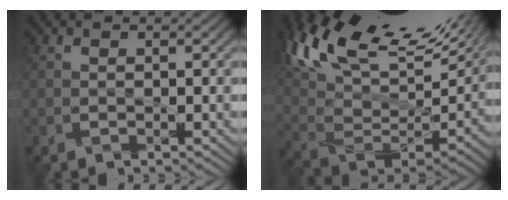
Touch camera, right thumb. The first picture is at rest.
{"total": 20.1, "force": [12.7, 7.6, 13.6], "torque": [-0.271, 0.043, 0.215]}